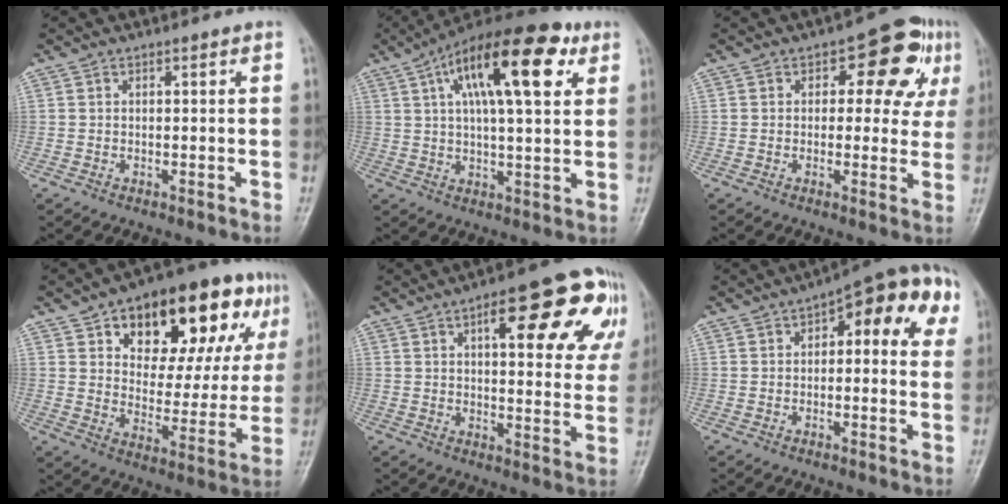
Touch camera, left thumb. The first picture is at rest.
{"total": 19.7, "force": [7.8, 7.0, 16.6], "torque": [-0.253, 0.008, 0.117]}
{"total": 10.5, "force": [3.4, 6.2, 7.8], "torque": [-0.042, 0.011, 0.033]}
{"total": 24.4, "force": [11.8, 11.8, 17.8], "torque": [-0.205, -0.005, 0.174]}
{"total": 19.4, "force": [8.1, 6.8, 16.2], "torque": [-0.172, -0.002, 0.099]}
{"total": 13.9, "force": [4.5, 5.9, 11.8], "torque": [-0.105, 0.024, 0.044]}